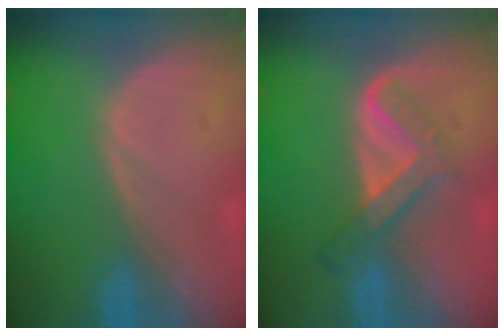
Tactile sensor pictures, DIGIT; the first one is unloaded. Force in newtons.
{"total": 5.2, "press": 5.1, "slide": 1.4}